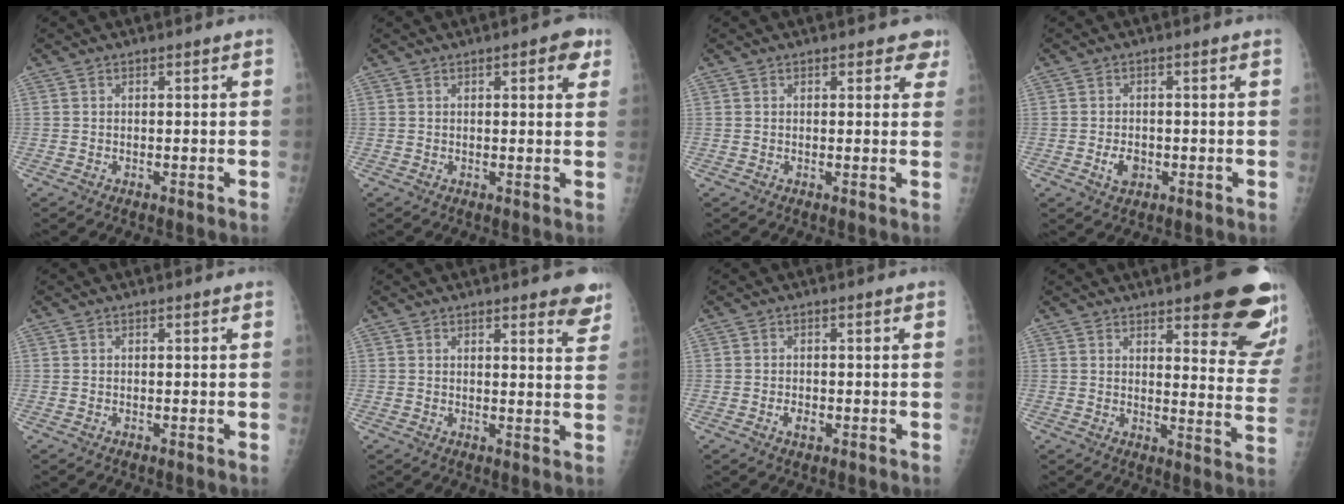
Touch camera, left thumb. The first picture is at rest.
{"total": 4.4, "force": [2.0, 1.6, 3.6], "torque": [-0.029, -0.003, 0.018]}
{"total": 3.1, "force": [2.2, 1.7, 1.3], "torque": [0.018, -0.007, 0.018]}
{"total": 3.2, "force": [-0.9, 2.2, 2.1], "torque": [-0.031, 0.002, -0.012]}
{"total": 0.0}
{"total": 6.3, "force": [4.7, 1.7, 3.8], "torque": [-0.022, -0.024, 0.047]}
{"total": 1.9, "force": [-0.7, 1.2, 1.3], "torque": [-0.019, 0.002, -0.008]}
{"total": 19.4, "force": [12.0, 5.4, 14.3], "torque": [-0.143, -0.066, 0.142]}